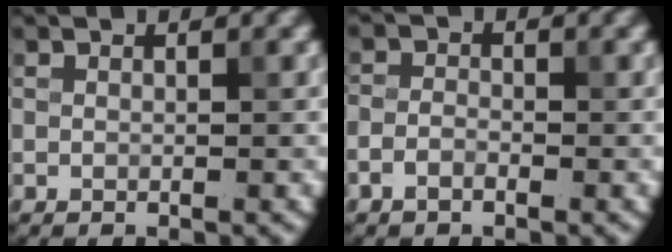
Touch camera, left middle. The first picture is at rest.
{"total": 1.6, "force": [-1.0, 0.9, 0.9], "torque": [-0.016, 0.004, -0.025]}